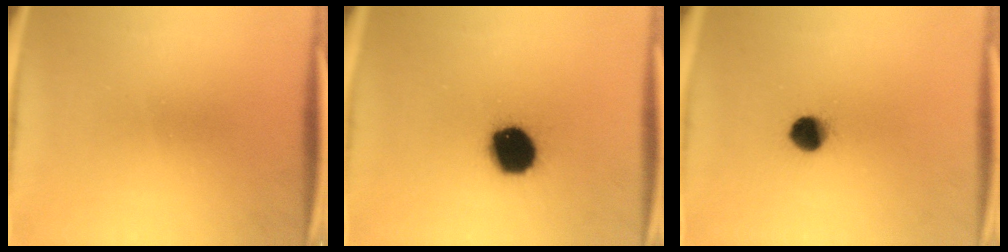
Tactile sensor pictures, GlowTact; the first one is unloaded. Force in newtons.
{"total": 14.4}
{"total": 6.2}